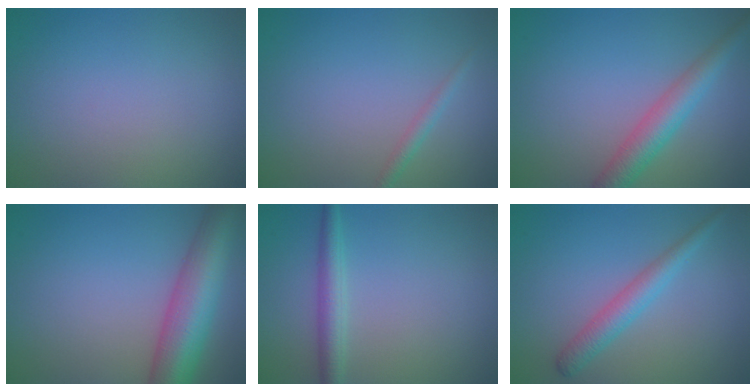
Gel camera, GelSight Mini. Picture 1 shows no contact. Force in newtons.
{"total": 1.2, "press": 1.2, "slide": 0.1}
{"total": 3.9, "press": 3.9, "slide": 0.1}
{"total": 8.7, "press": 8.7, "slide": 0.2}
{"total": 2.4, "press": 2.4, "slide": 0.0}
{"total": 2.7, "press": 2.7, "slide": 0.1}